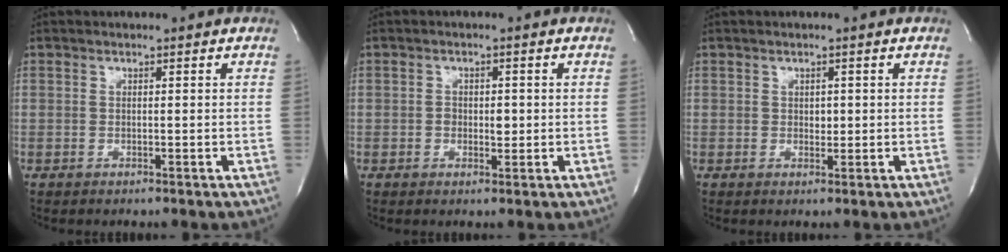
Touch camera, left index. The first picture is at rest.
{"total": 2.2, "force": [-0.2, 1.5, 1.7], "torque": [-0.027, 0.002, -0.001]}
{"total": 1.2, "force": [0.2, 0.8, 0.8], "torque": [-0.010, -0.001, 0.003]}